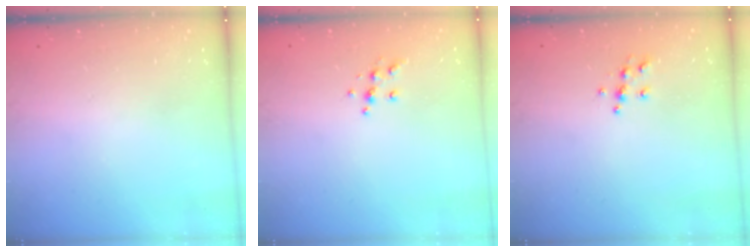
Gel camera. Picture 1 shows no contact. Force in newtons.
{"total": 5.6, "press": 5.6, "slide": 0.6}
{"total": 5.6, "press": 5.6, "slide": 0.6}